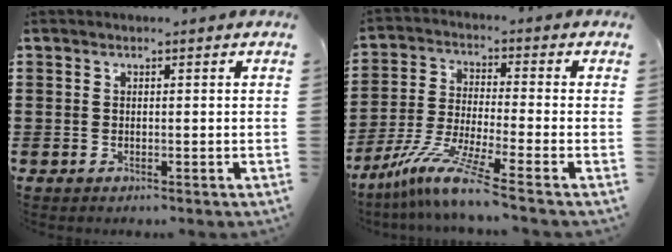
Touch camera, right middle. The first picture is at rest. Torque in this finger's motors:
{"motor_torque": [1.76, -0.38, 0.24, 0.21]}